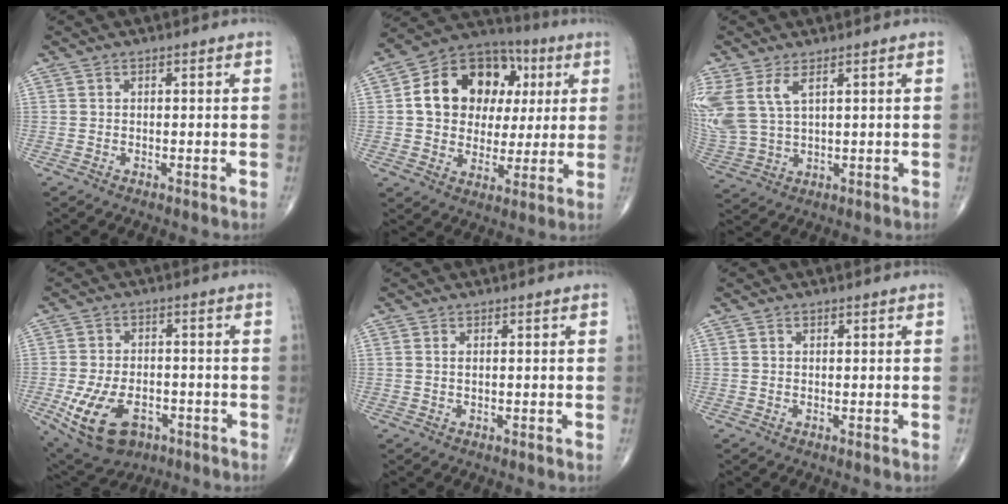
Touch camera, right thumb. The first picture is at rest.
{"total": 18.5, "force": [4.0, 14.1, 11.2], "torque": [-0.144, 0.017, 0.063]}
{"total": 10.5, "force": [4.4, 5.4, 7.9], "torque": [-0.200, -0.008, 0.104]}
{"total": 13.0, "force": [-5.0, 8.2, 8.9], "torque": [-0.164, 0.014, -0.070]}
{"total": 0.8, "force": [0.3, 0.3, 0.7], "torque": [-0.017, 0.003, 0.008]}
{"total": 0.7, "force": [0.4, 0.5, 0.3], "torque": [-0.004, -0.002, 0.006]}